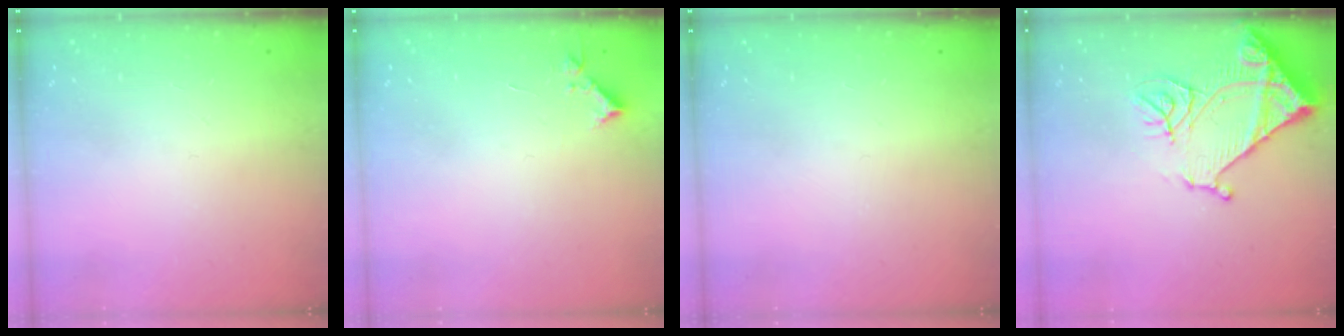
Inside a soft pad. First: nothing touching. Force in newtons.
{"total": 3.6, "press": 3.6, "slide": 0.5}
{"total": 0.0}
{"total": 14.4, "press": 14.3, "slide": 1.7}